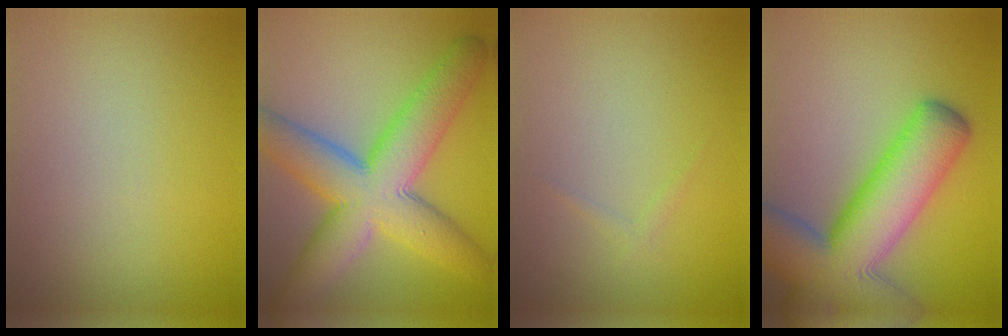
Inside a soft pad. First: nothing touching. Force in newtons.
{"total": 10.7, "press": 10.7, "slide": 0.3}
{"total": 0.6, "press": 0.6, "slide": 0.0}
{"total": 13.4, "press": 13.3, "slide": 0.7}